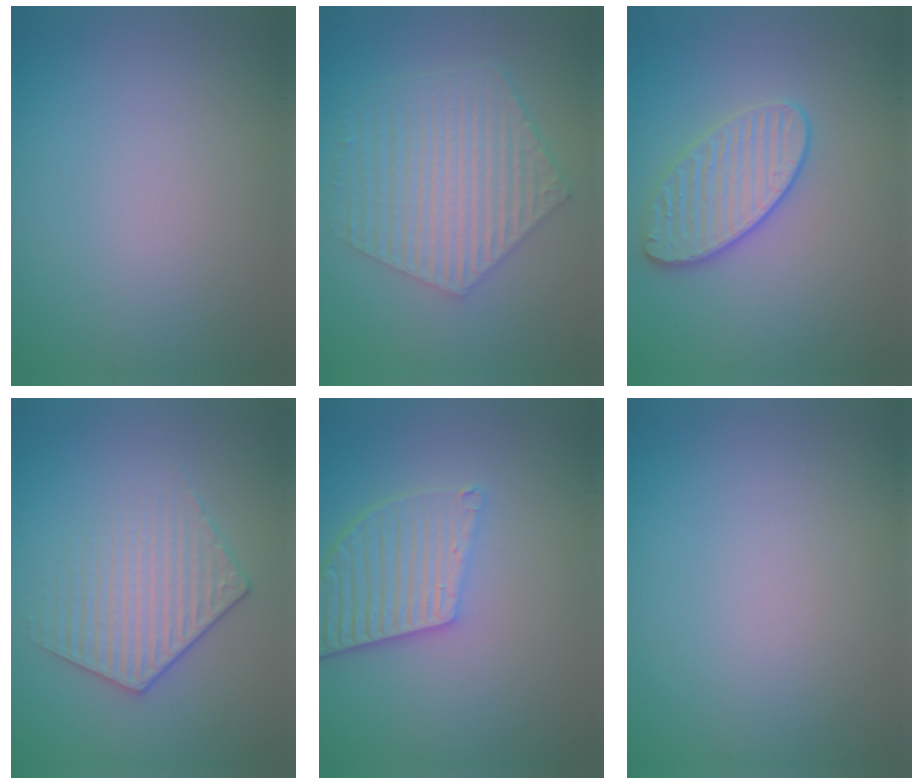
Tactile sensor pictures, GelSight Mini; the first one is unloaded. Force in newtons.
{"total": 6.2, "press": 4.5, "slide": 4.3}
{"total": 3.4, "press": 3.3, "slide": 0.7}
{"total": 3.5, "press": 3.2, "slide": 1.4}
{"total": 4.5, "press": 3.8, "slide": 2.5}
{"total": 0.0}